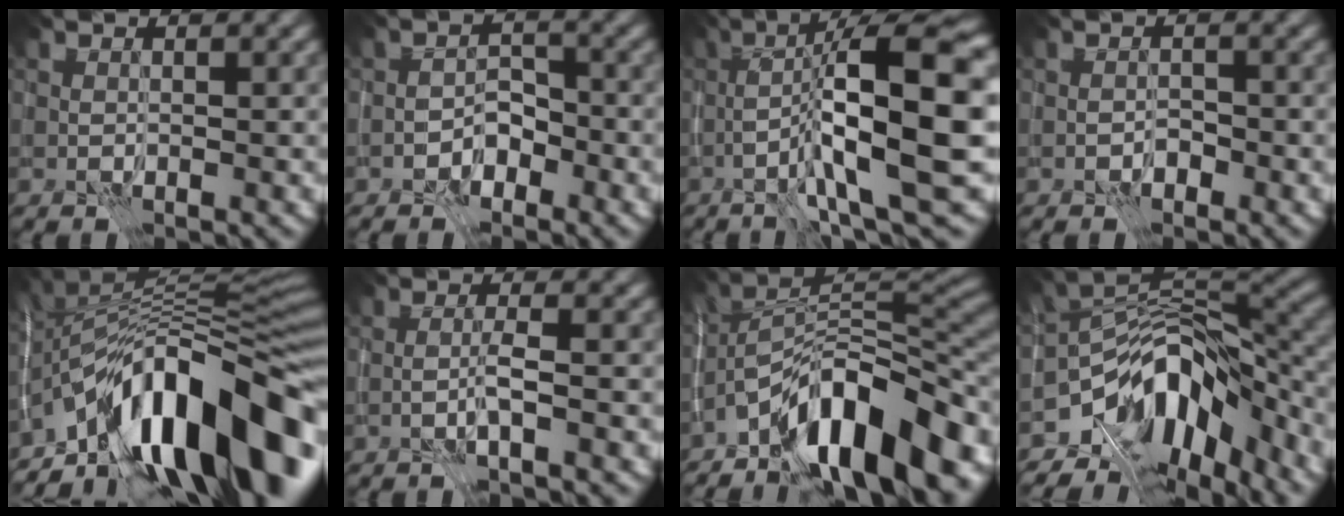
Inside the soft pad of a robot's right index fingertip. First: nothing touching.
{"total": 2.5, "force": [-1.7, 1.4, 1.2], "torque": [-0.015, 0.011, -0.033]}
{"total": 12.9, "force": [-1.7, 2.4, 12.5], "torque": [-0.194, 0.025, -0.024]}
{"total": 1.0, "force": [-0.7, 0.5, 0.5], "torque": [-0.005, 0.005, -0.014]}
{"total": 15.6, "force": [-6.9, 6.2, 12.5], "torque": [-0.191, 0.034, -0.132]}
{"total": 1.5, "force": [-0.8, -0.1, 1.3], "torque": [-0.026, 0.009, -0.020]}
{"total": 13.3, "force": [-7.6, 5.0, 9.7], "torque": [-0.144, 0.018, -0.145]}
{"total": 10.6, "force": [-6.8, 5.7, 5.8], "torque": [-0.079, 0.010, -0.122]}